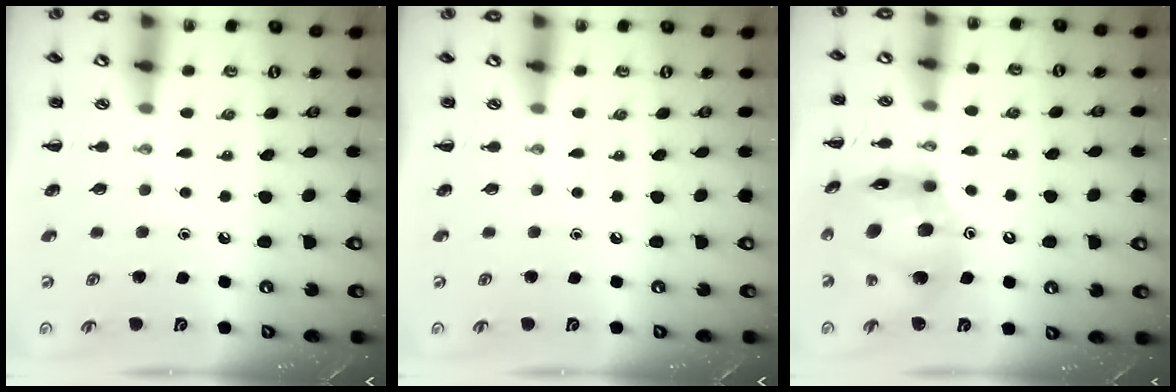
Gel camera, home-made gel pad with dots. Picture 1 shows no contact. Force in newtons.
{"total": 0.0}
{"total": 16.4, "press": 15.8, "slide": 4.5}